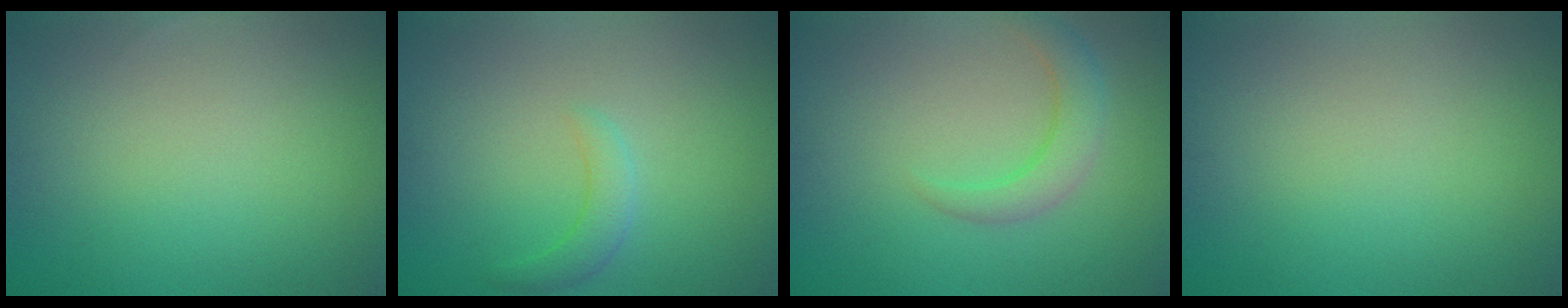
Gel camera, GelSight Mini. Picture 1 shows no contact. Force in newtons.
{"total": 1.9, "press": 1.9, "slide": 0.1}
{"total": 3.0, "press": 3.0, "slide": 0.3}
{"total": 0.0}